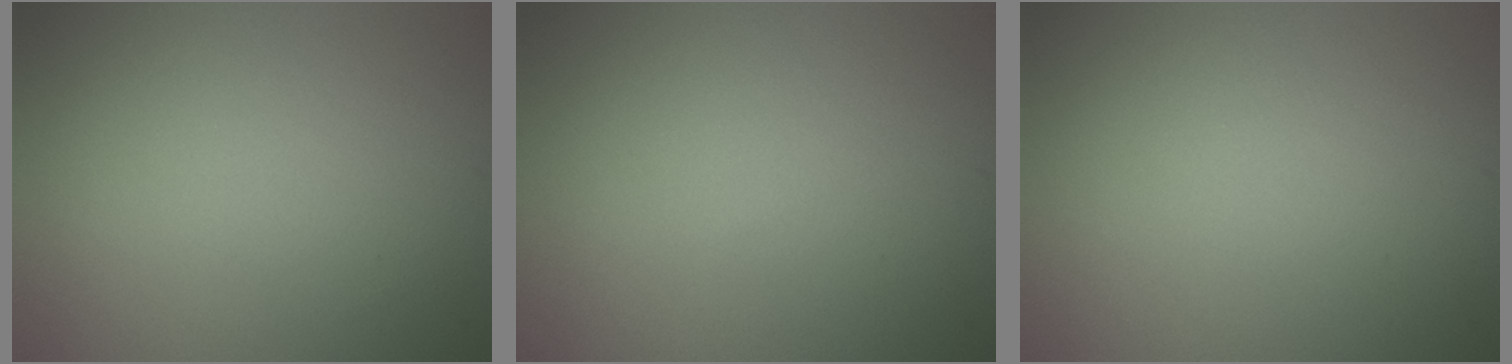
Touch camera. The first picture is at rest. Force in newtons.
{"total": 0.0}
{"total": 0.0}